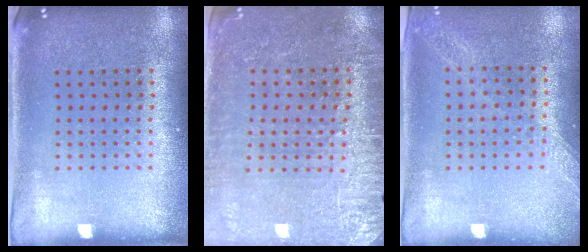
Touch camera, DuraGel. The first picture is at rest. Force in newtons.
{"total": 2.9, "press": 2.8, "slide": 0.9}
{"total": 1.1, "press": 1.1, "slide": 0.2}